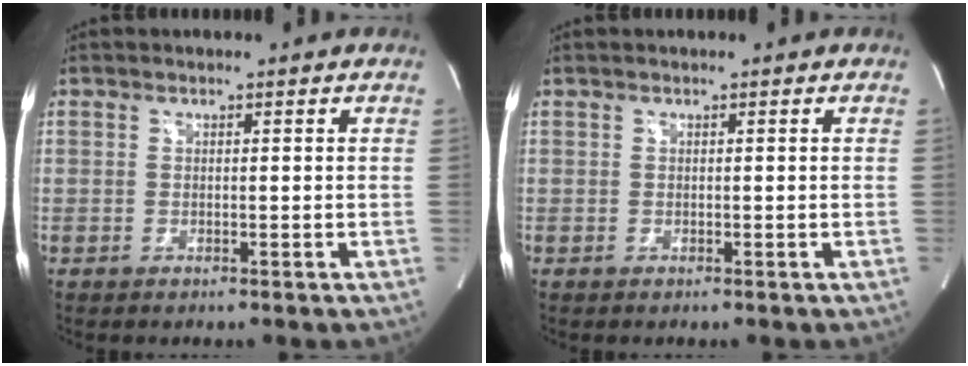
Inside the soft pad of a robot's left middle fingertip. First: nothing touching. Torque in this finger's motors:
{"motor_torque": [0.03, -0.04, 0.07, 0.01]}